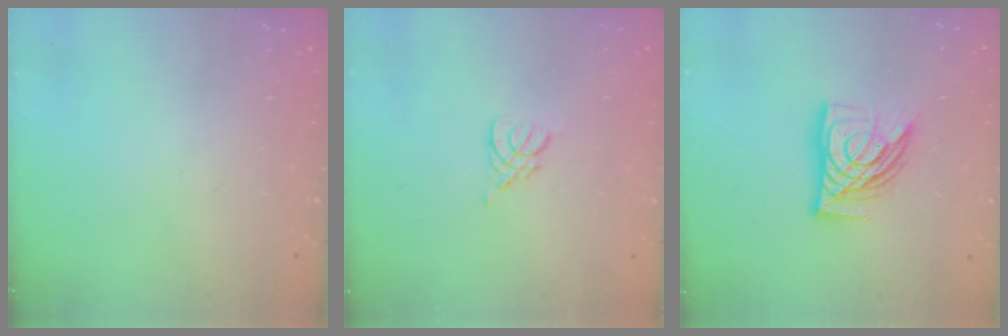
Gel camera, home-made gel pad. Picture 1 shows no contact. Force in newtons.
{"total": 2.9, "press": 2.8, "slide": 0.6}
{"total": 12.7, "press": 12.6, "slide": 1.5}